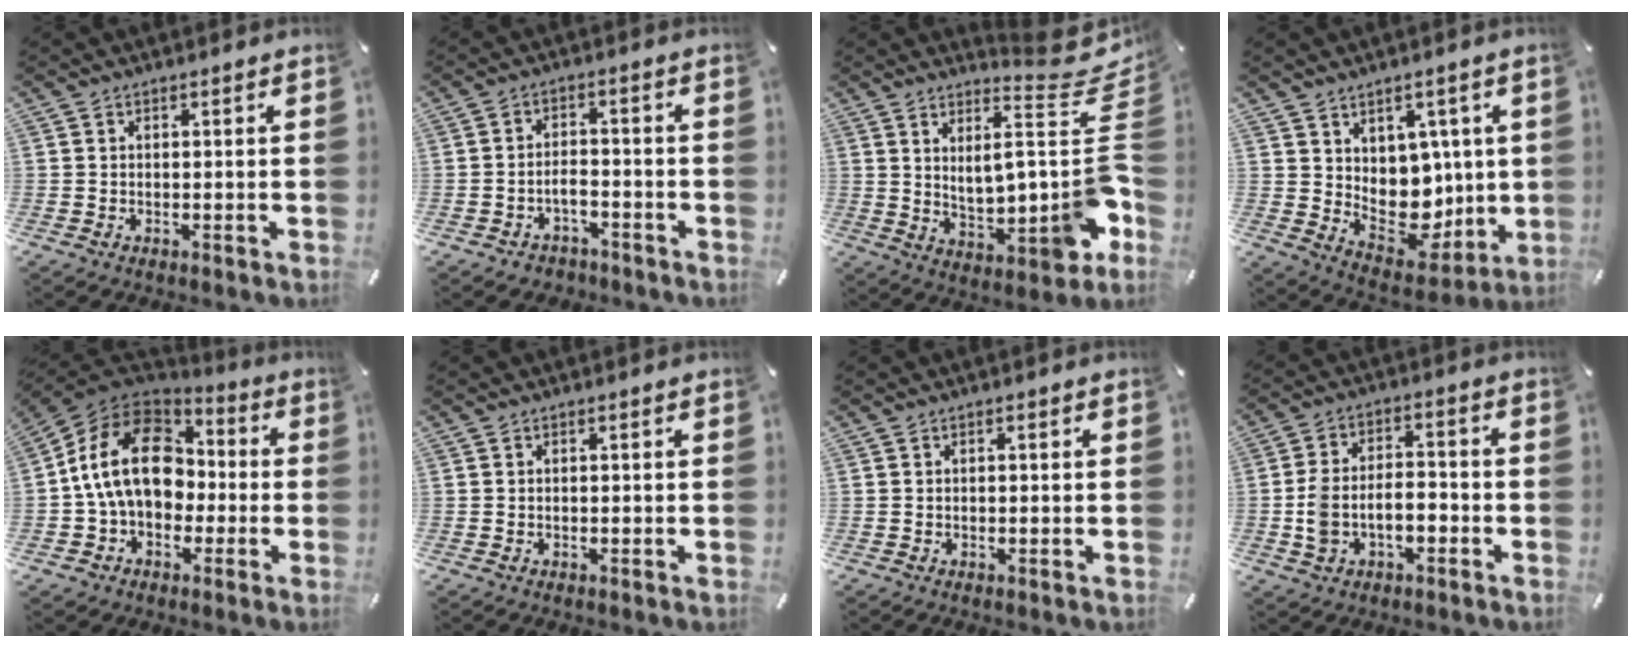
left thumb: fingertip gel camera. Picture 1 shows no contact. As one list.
[{"total": 3.8, "force": [-2.2, 2.4, 1.9], "torque": [-0.041, 0.006, -0.043]}, {"total": 17.6, "force": [5.3, 5.7, 15.8], "torque": [-0.184, -0.086, 0.081]}, {"total": 9.4, "force": [3.1, 8.2, 3.2], "torque": [-0.035, -0.051, 0.070]}, {"total": 18.1, "force": [0.7, 13.9, 11.6], "torque": [-0.239, 0.021, 0.013]}, {"total": 0.0}, {"total": 0.0}, {"total": 8.1, "force": [-2.8, 5.1, 5.7], "torque": [-0.105, 0.018, -0.048]}]